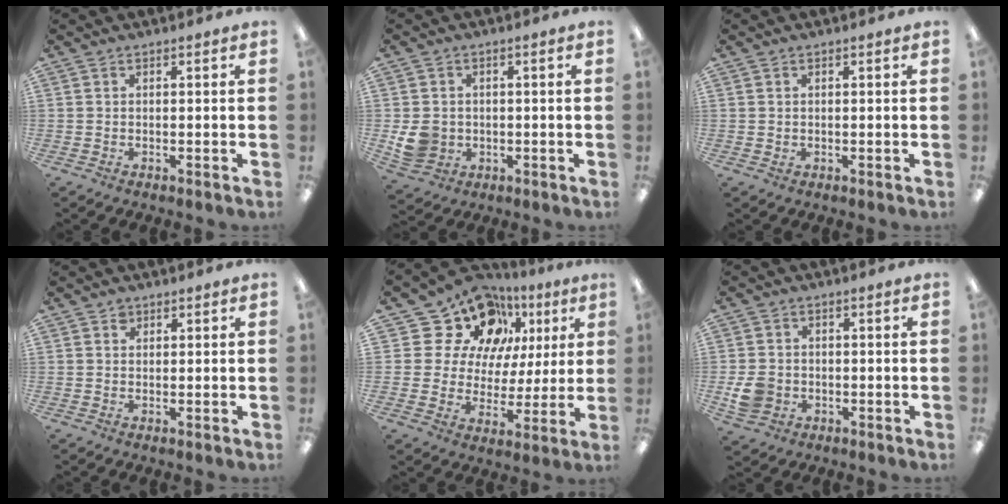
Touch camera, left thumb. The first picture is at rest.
{"total": 6.7, "force": [-0.3, 6.2, 2.6], "torque": [-0.050, 0.011, 0.000]}
{"total": 0.7, "force": [0.4, 0.6, -0.1], "torque": [0.002, 0.002, 0.006]}
{"total": 1.7, "force": [1.1, 1.2, 0.4], "torque": [-0.001, -0.003, 0.019]}
{"total": 17.9, "force": [10.4, 13.0, 6.5], "torque": [-0.128, -0.053, 0.202]}
{"total": 6.1, "force": [-1.1, 5.3, 2.7], "torque": [-0.044, 0.007, -0.017]}